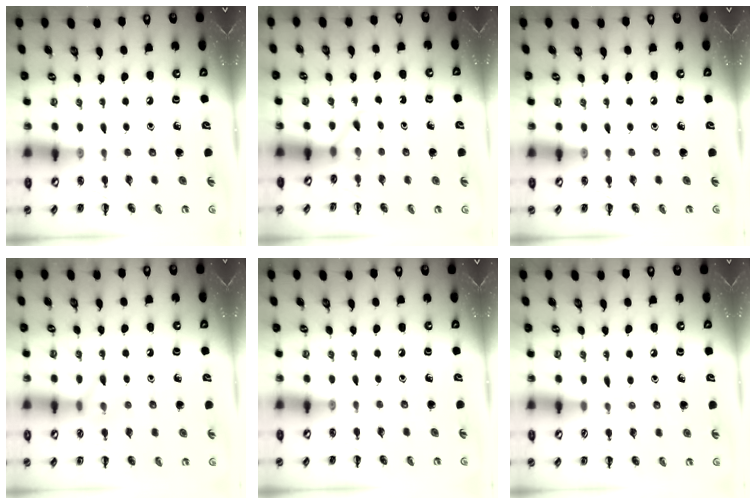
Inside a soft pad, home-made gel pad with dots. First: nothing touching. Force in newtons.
{"total": 2.8, "press": 2.6, "slide": 0.9}
{"total": 0.0}
{"total": 8.1, "press": 8.1, "slide": 0.7}
{"total": 0.0}
{"total": 3.4, "press": 3.2, "slide": 1.2}